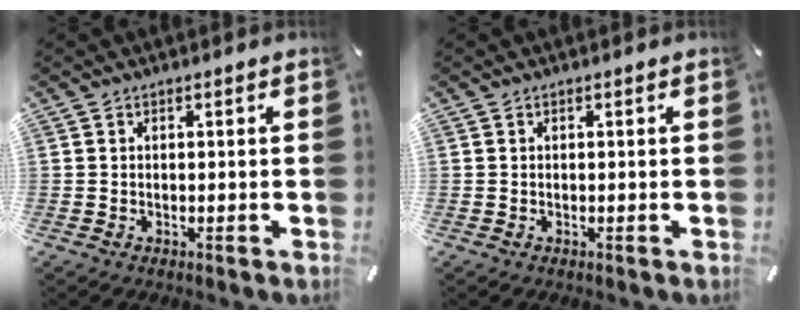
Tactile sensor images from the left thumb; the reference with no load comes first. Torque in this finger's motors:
{"motor_torque": [0.00, 0.00, -0.03, -0.03, 0.00]}